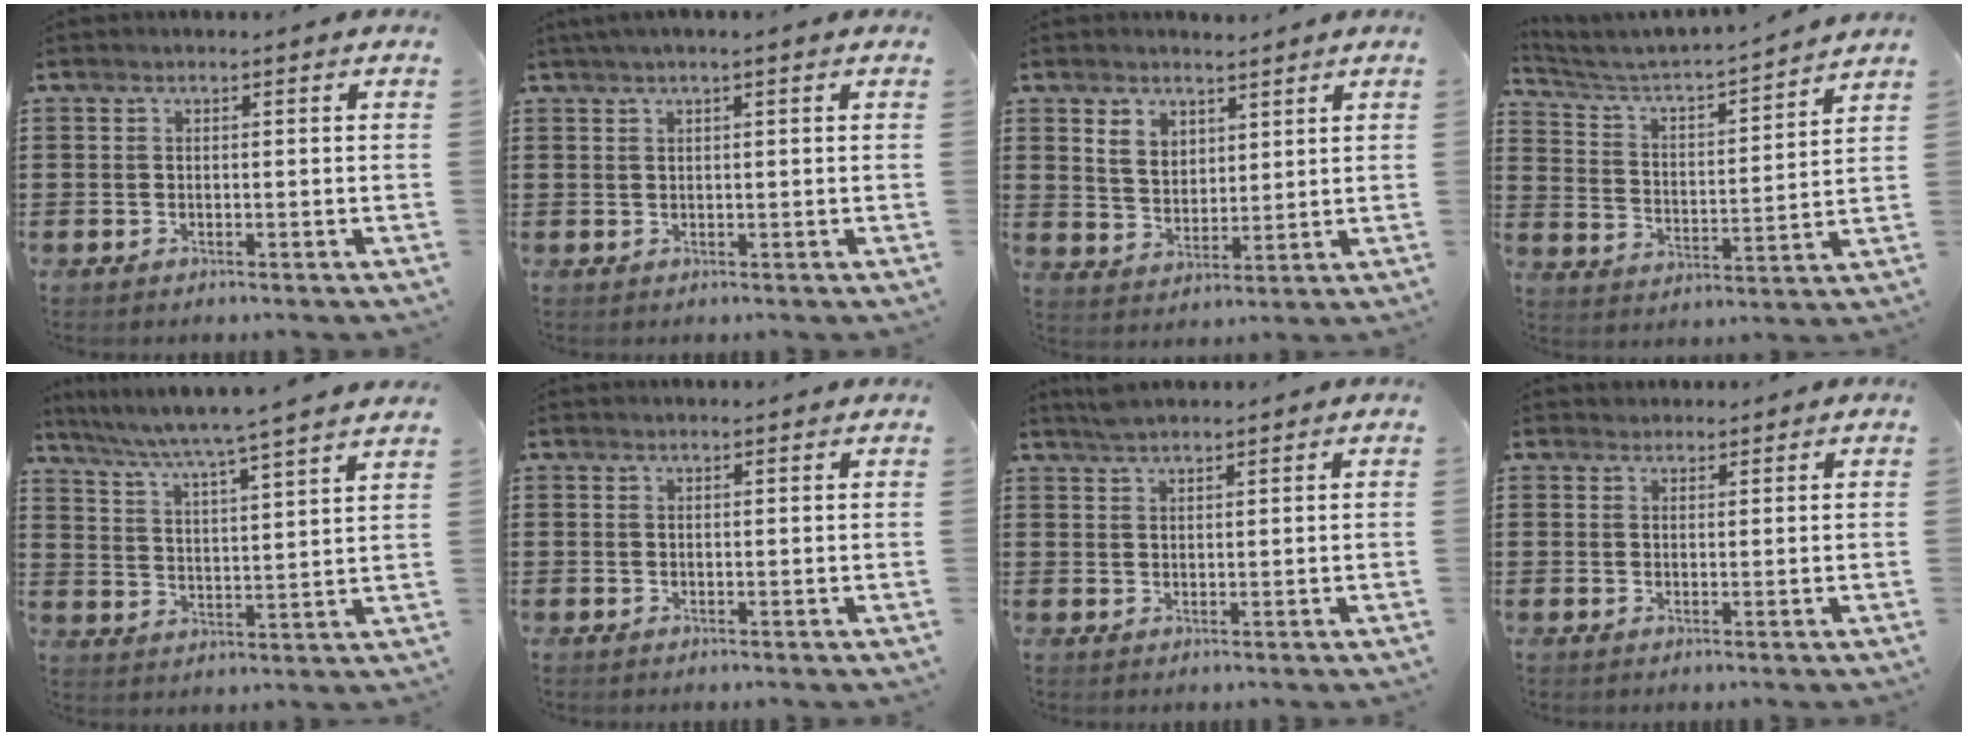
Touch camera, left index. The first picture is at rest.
{"total": 1.4, "force": [0.7, -0.1, 1.1], "torque": [-0.021, 0.000, 0.014]}
{"total": 5.2, "force": [3.7, 3.3, 1.4], "torque": [-0.037, 0.000, 0.068]}
{"total": 3.4, "force": [3.1, 0.3, 1.5], "torque": [-0.047, -0.034, 0.041]}
{"total": 4.9, "force": [4.4, -1.2, 1.9], "torque": [-0.060, -0.041, 0.065]}
{"total": 0.6, "force": [0.6, 0.1, 0.1], "torque": [-0.003, 0.000, 0.012]}
{"total": 2.3, "force": [2.2, 0.3, 0.7], "torque": [-0.018, 0.002, 0.042]}
{"total": 1.5, "force": [1.3, 0.7, -0.1], "torque": [-0.002, 0.004, 0.028]}